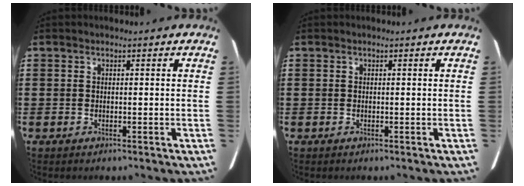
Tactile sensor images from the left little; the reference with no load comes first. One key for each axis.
{"total": 0.0}